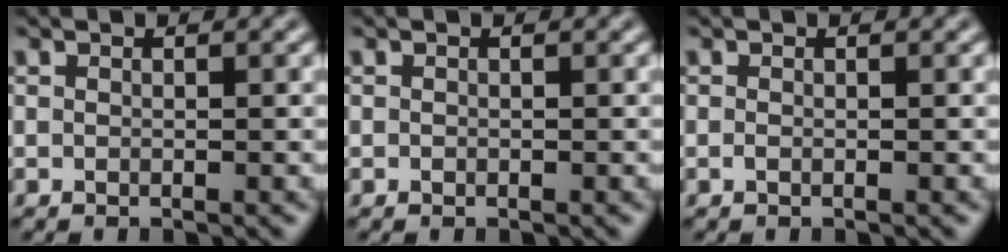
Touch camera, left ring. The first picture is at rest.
{"total": 0.0}
{"total": 0.0}